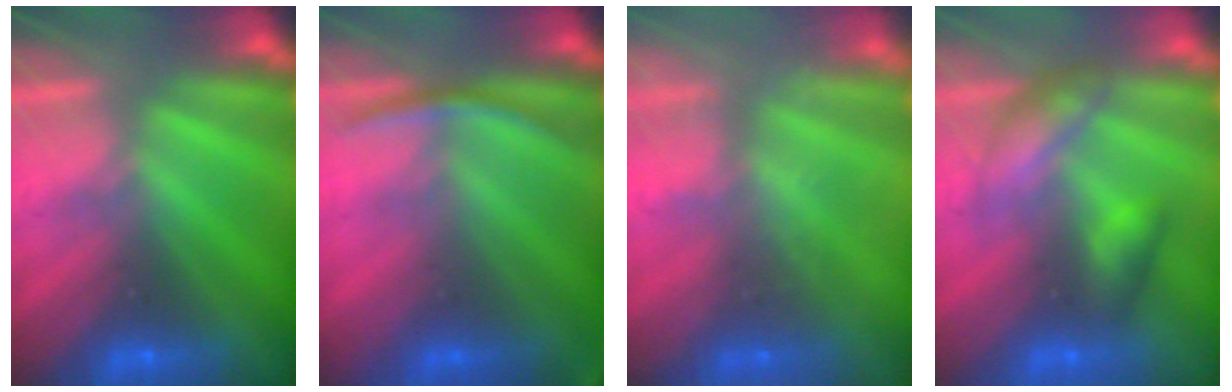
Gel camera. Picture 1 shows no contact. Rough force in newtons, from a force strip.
{"total": 2.8}
{"total": 2.3}
{"total": 2.5}